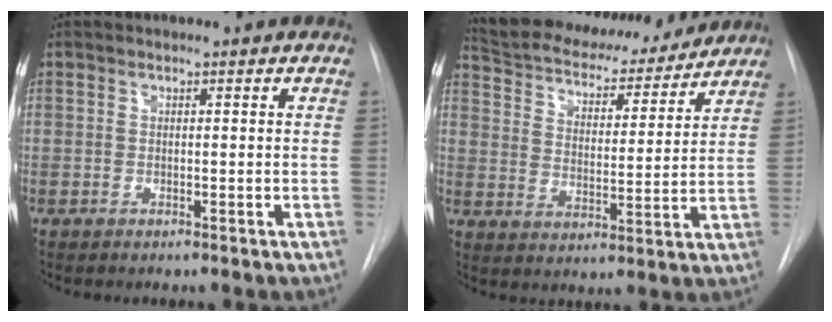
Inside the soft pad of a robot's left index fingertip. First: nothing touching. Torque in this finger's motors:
{"motor_torque": [0.95, -1.19, -0.02, 0.02]}